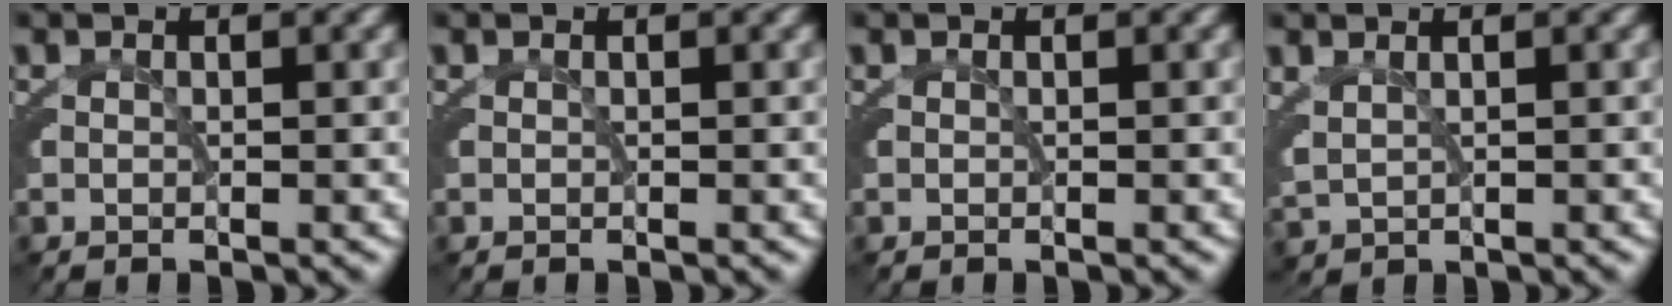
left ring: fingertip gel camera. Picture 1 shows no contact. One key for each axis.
{"total": 0.0}
{"total": 0.0}
{"total": 2.0, "fx": 1.4, "fy": 1.1, "fz": 1.0, "tx": -0.025, "ty": -0.005, "tz": 0.036}